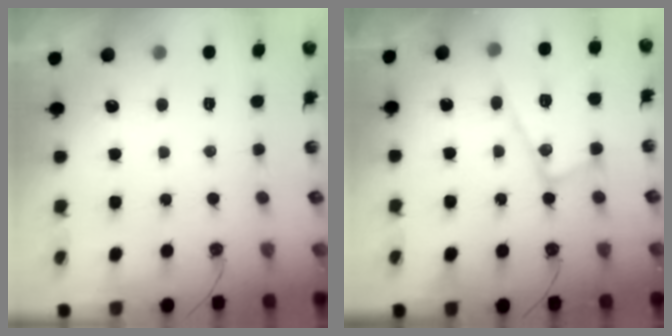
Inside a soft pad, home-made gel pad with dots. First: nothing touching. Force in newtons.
{"total": 14.7, "press": 14.6, "slide": 1.3}